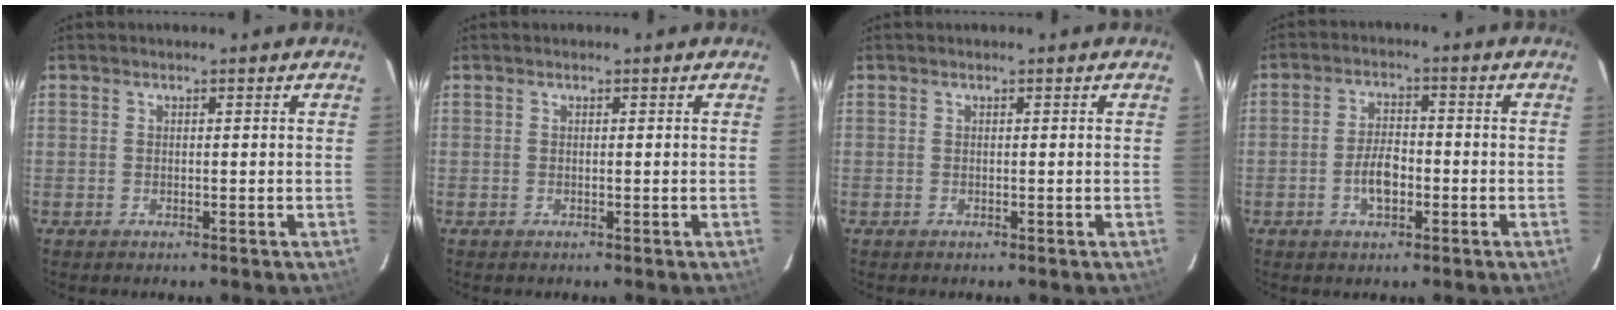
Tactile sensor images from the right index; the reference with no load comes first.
{"total": 0.0}
{"total": 0.0}
{"total": 5.2, "force": [-1.7, 2.7, 4.2], "torque": [-0.084, 0.006, -0.028]}